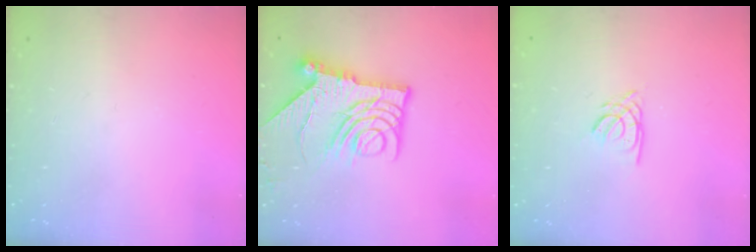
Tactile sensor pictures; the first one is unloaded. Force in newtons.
{"total": 15.5, "press": 15.4, "slide": 1.7}
{"total": 2.2, "press": 2.2, "slide": 0.0}